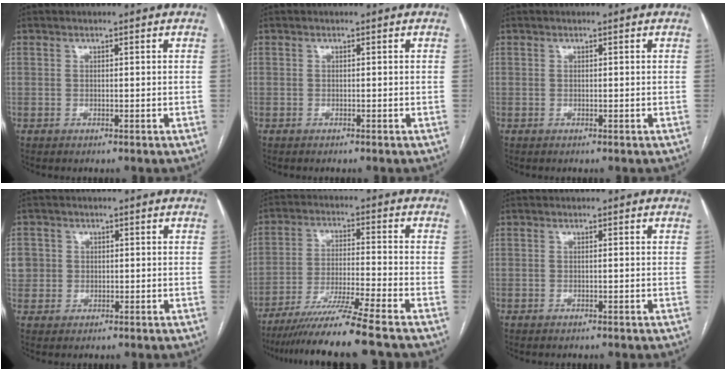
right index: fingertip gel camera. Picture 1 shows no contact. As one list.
[{"total": 0.0}, {"total": 0.0}, {"total": 4.5, "force": [0.7, 4.4, 0.7], "torque": [-0.010, 0.014, 0.018]}, {"total": 12.5, "force": [-10.3, -2.3, 6.8], "torque": [-0.106, -0.032, -0.174]}, {"total": 0.0}]